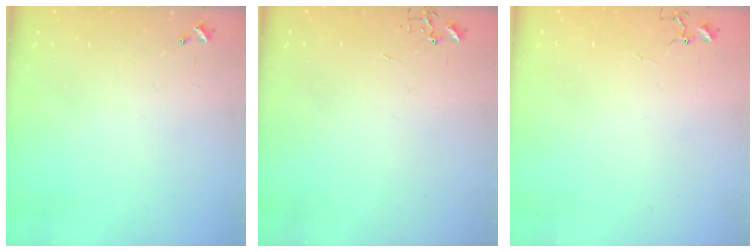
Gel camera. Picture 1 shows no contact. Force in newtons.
{"total": 0.0}
{"total": 3.4, "press": 3.4, "slide": 0.3}